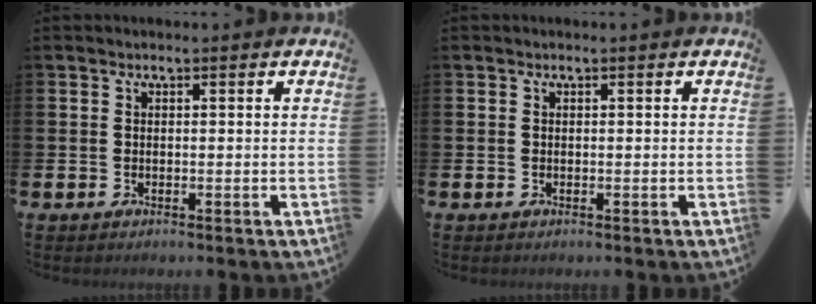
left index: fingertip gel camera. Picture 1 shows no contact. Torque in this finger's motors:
{"motor_torque": [0.00, 0.00, 0.01, 0.00]}